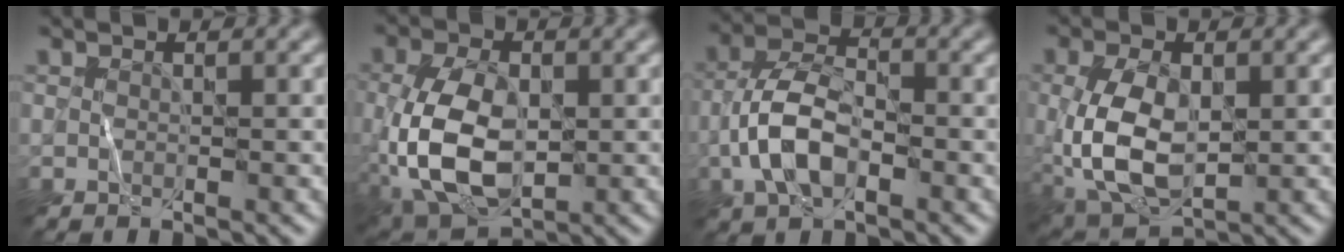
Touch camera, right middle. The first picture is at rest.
{"total": 9.4, "force": [-1.4, 5.6, 7.5], "torque": [-0.172, -0.010, -0.028]}
{"total": 5.7, "force": [-1.9, 2.9, 4.5], "torque": [-0.090, 0.008, -0.045]}
{"total": 7.7, "force": [-0.3, 4.4, 6.3], "torque": [-0.144, -0.007, -0.002]}